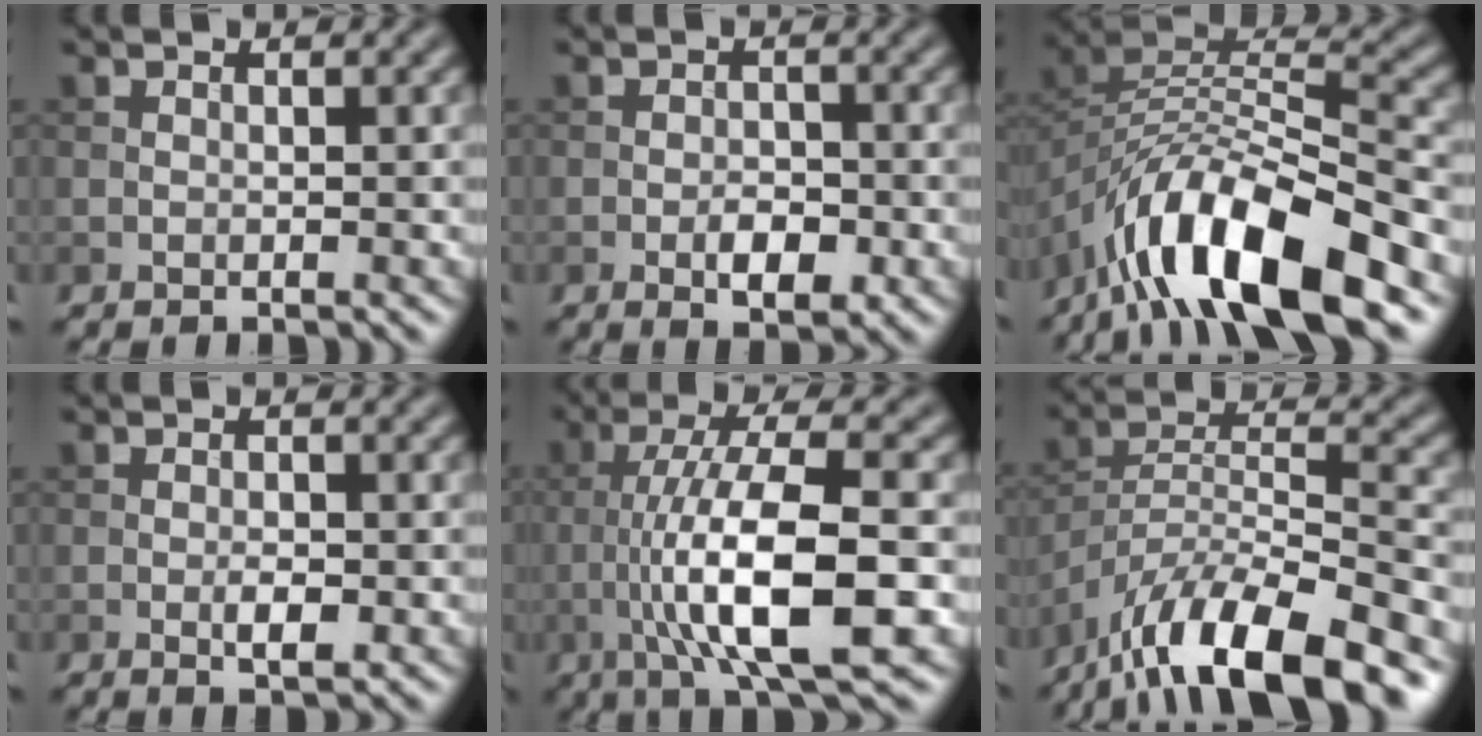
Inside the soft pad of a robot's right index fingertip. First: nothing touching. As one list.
[{"total": 3.1, "force": [-1.1, 1.6, 2.4], "torque": [-0.036, -0.001, -0.018]}, {"total": 12.5, "force": [-7.8, 4.3, 8.8], "torque": [-0.152, 0.006, -0.153]}, {"total": 1.9, "force": [-0.6, 0.8, 1.7], "torque": [-0.027, -0.001, -0.009]}, {"total": 10.8, "force": [-2.1, 2.7, 10.2], "torque": [-0.168, 0.008, -0.036]}, {"total": 12.8, "force": [-9.6, 3.5, 7.8], "torque": [-0.129, 0.010, -0.173]}]